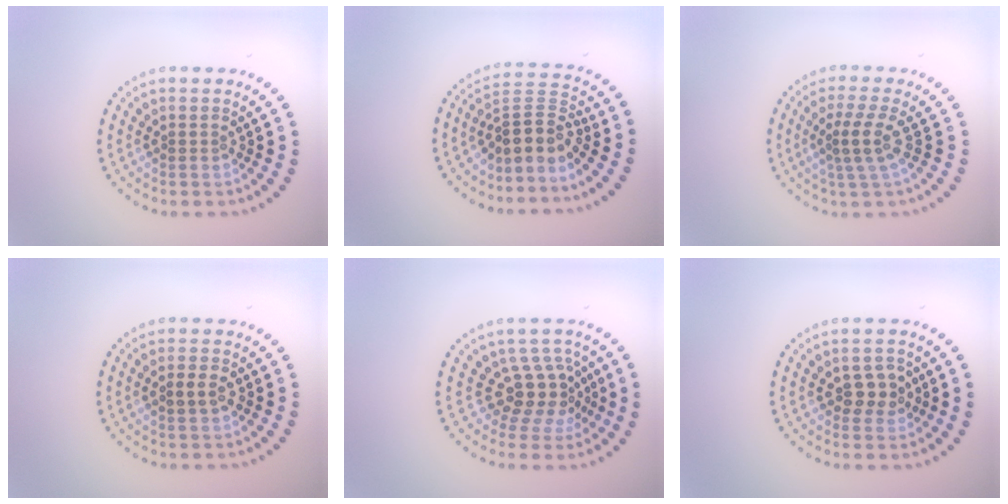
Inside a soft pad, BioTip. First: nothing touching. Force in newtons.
{"total": 3.7, "press": 2.6, "slide": 2.5}
{"total": 2.8, "press": 2.1, "slide": 1.8}
{"total": 1.8, "press": 1.8, "slide": 0.1}
{"total": 3.8, "press": 2.8, "slide": 2.6}
{"total": 2.7, "press": 2.6, "slide": 0.6}